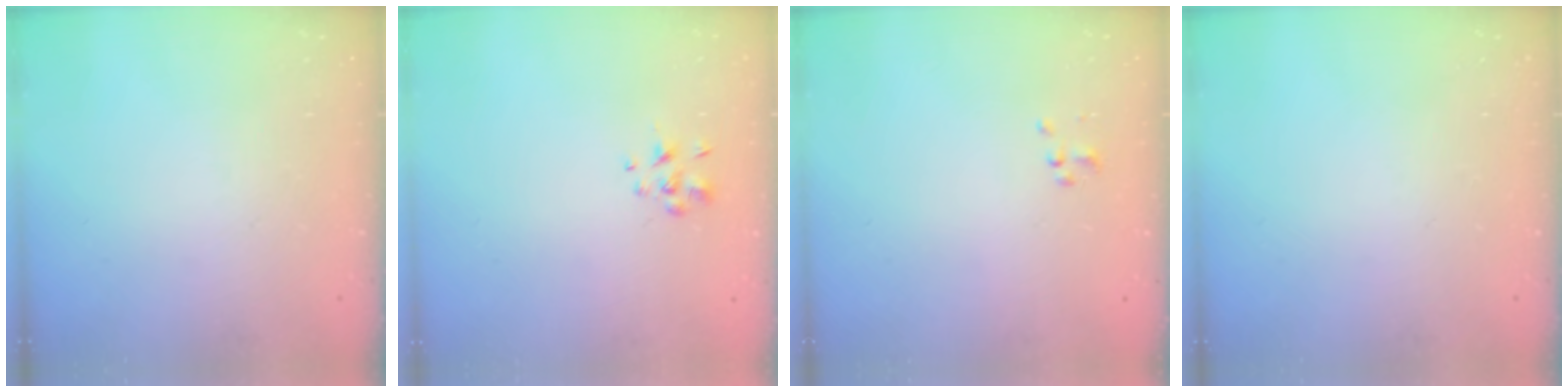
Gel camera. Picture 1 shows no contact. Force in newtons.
{"total": 1.6, "press": 1.5, "slide": 0.6}
{"total": 1.2, "press": 1.2, "slide": 0.3}
{"total": 0.0}